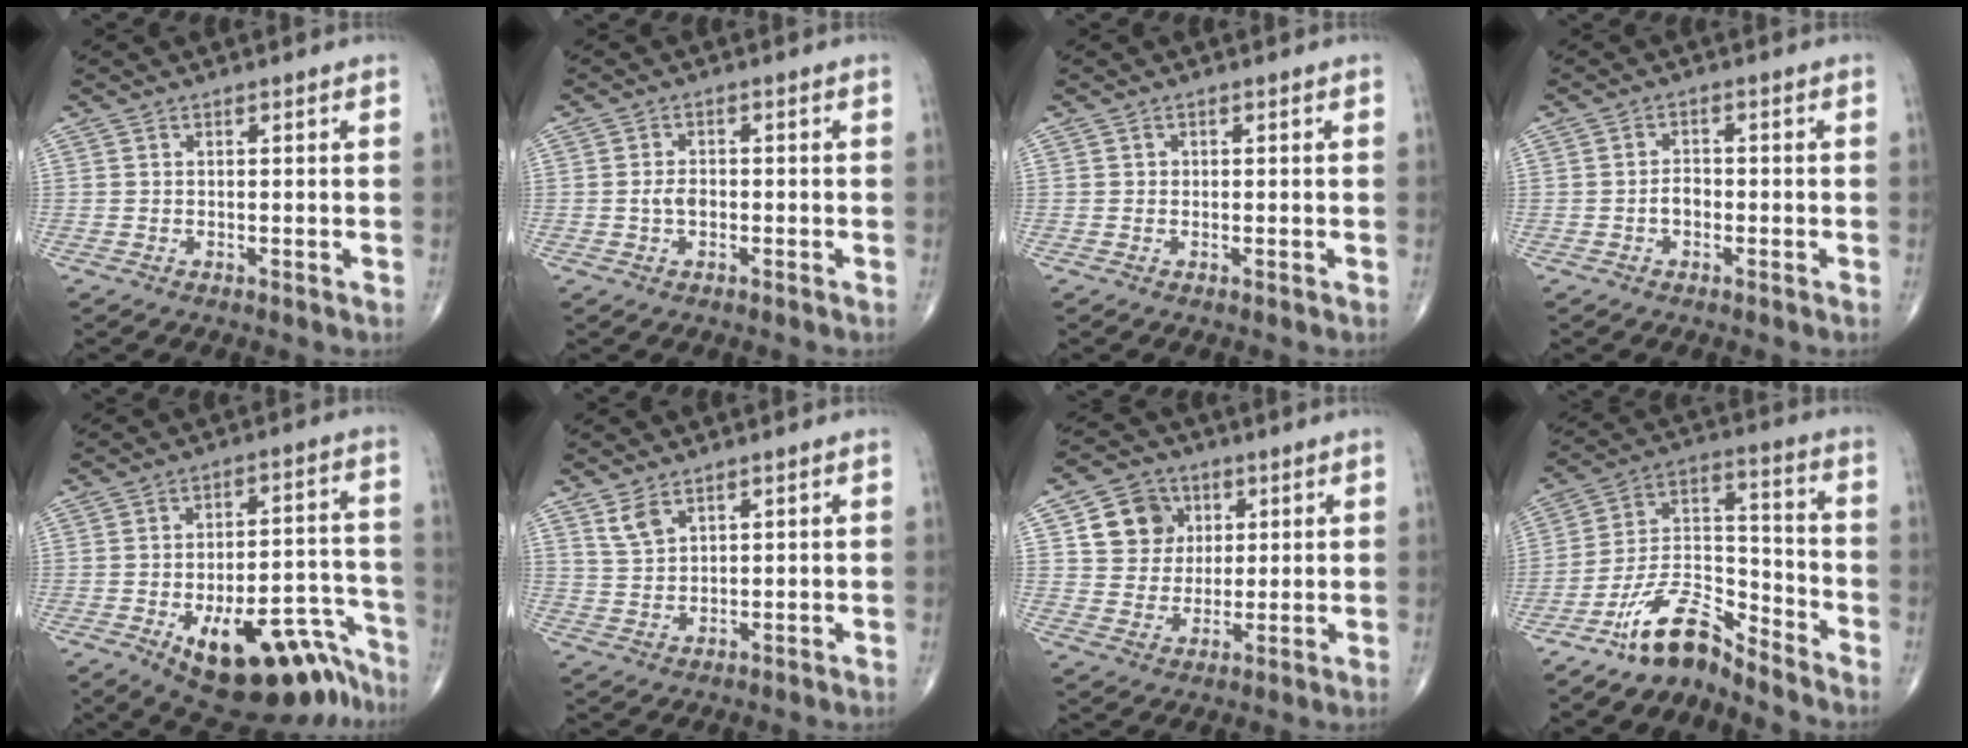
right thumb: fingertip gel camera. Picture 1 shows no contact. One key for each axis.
{"total": 2.4, "fx": -0.6, "fy": 1.5, "fz": 1.8, "tx": -0.028, "ty": 0.007, "tz": -0.016}
{"total": 0.5, "fx": 0.0, "fy": 0.5, "fz": 0.1, "tx": 0.002, "ty": 0.002, "tz": 0.000}
{"total": 2.3, "fx": -0.9, "fy": 1.6, "fz": 1.4, "tx": -0.017, "ty": 0.009, "tz": -0.020}
{"total": 20.4, "fx": -12.9, "fy": 8.5, "fz": 13.3, "tx": -0.108, "ty": 0.099, "tz": -0.179}
{"total": 3.7, "fx": 2.5, "fy": 1.9, "fz": 2.0, "tx": -0.036, "ty": -0.010, "tz": 0.057}
{"total": 9.9, "fx": 3.3, "fy": 8.7, "fz": 3.5, "tx": -0.022, "ty": -0.005, "tz": 0.057}
{"total": 10.9, "fx": -9.3, "fy": 3.4, "fz": 4.7, "tx": -0.077, "ty": 0.096, "tz": -0.184}